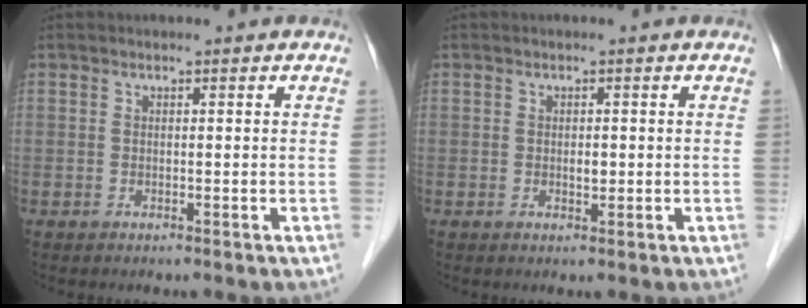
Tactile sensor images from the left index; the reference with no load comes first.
{"total": 1.1, "force": [0.0, 0.6, 0.9], "torque": [-0.016, 0.000, 0.001]}